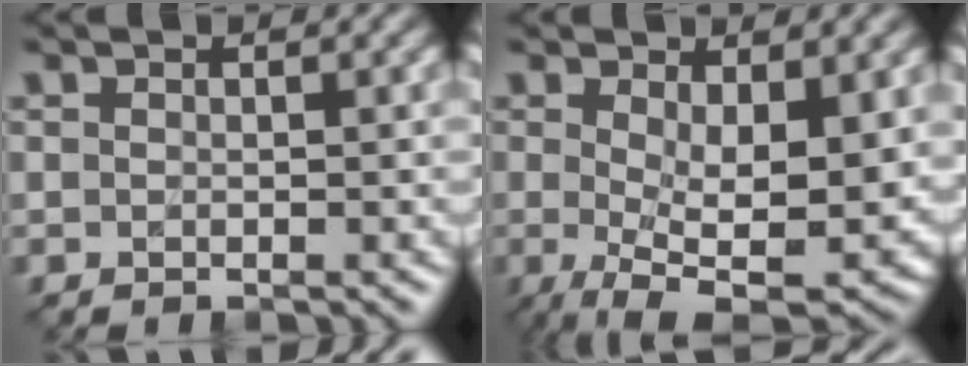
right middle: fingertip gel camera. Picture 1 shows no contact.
{"total": 10.0, "force": [-0.3, 4.2, 9.1], "torque": [-0.154, -0.027, 0.007]}